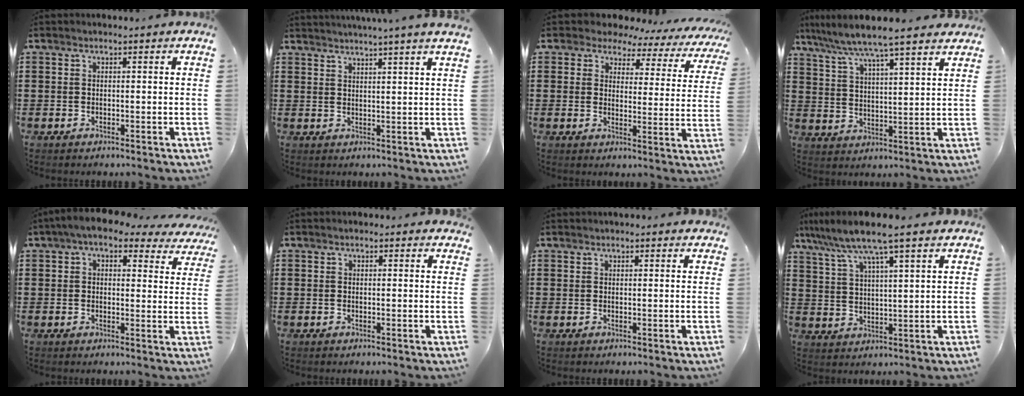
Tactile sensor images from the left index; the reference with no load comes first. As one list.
[{"total": 2.6, "force": [2.3, -1.1, 0.4], "torque": [-0.012, -0.010, 0.043]}, {"total": 3.9, "force": [3.1, 2.2, 0.9], "torque": [-0.039, -0.010, 0.049]}, {"total": 6.2, "force": [5.5, -0.4, 2.8], "torque": [-0.078, -0.030, 0.090]}, {"total": 5.3, "force": [4.2, 1.5, 2.8], "torque": [-0.069, -0.008, 0.074]}, {"total": 0.6, "force": [0.5, 0.2, 0.3], "torque": [-0.005, 0.003, 0.009]}, {"total": 1.1, "force": [1.0, 0.2, 0.3], "torque": [-0.008, 0.003, 0.019]}, {"total": 7.4, "force": [6.0, -0.2, 4.4], "torque": [-0.105, -0.023, 0.101]}]